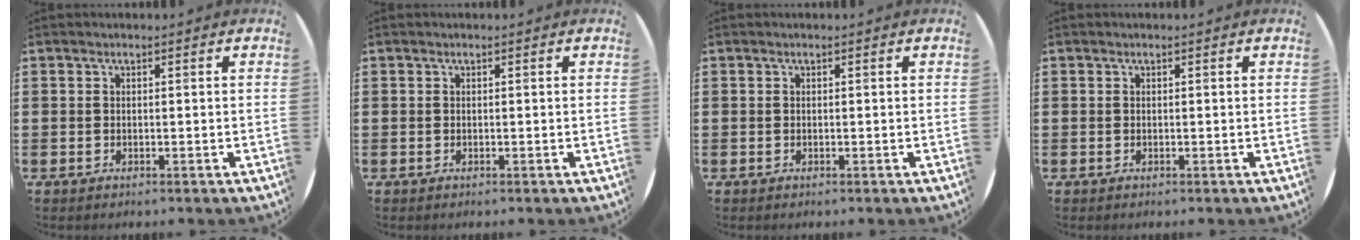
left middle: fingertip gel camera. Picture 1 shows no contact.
{"total": 0.0}
{"total": 0.0}
{"total": 0.0}